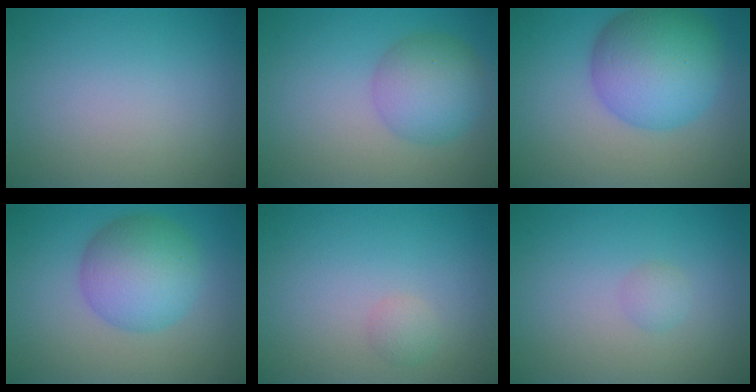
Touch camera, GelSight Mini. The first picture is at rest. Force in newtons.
{"total": 4.8, "press": 4.8, "slide": 0.1}
{"total": 9.0, "press": 9.0, "slide": 0.3}
{"total": 6.3, "press": 6.3, "slide": 0.1}
{"total": 1.0, "press": 1.0, "slide": 0.1}
{"total": 1.0, "press": 1.0, "slide": 0.1}